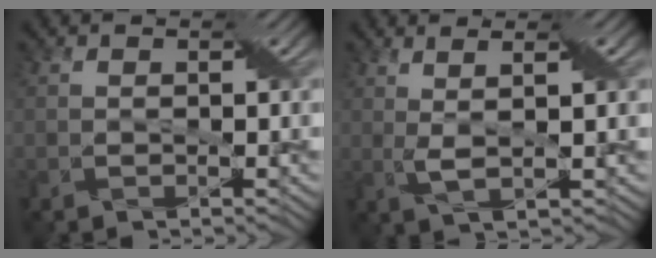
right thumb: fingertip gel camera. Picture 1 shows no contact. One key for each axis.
{"total": 3.7, "fx": 1.3, "fy": 0.5, "fz": 3.5, "tx": -0.076, "ty": 0.003, "tz": 0.028}